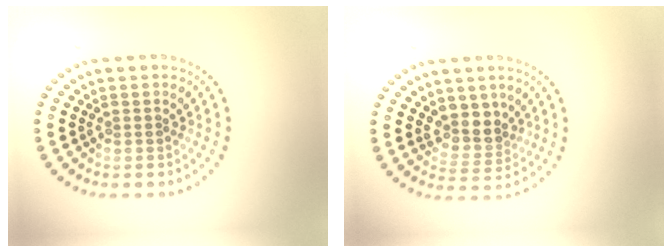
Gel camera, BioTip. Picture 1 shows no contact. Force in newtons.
{"total": 3.0, "press": 2.4, "slide": 1.8}